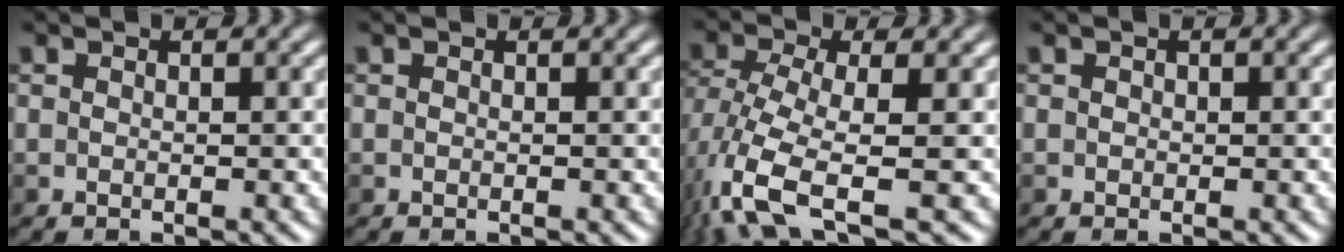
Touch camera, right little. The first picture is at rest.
{"total": 0.0}
{"total": 7.7, "force": [-3.9, 2.8, 6.1], "torque": [-0.133, -0.006, -0.080]}
{"total": 1.0, "force": [0.4, 0.7, 0.4], "torque": [0.005, 0.007, 0.000]}